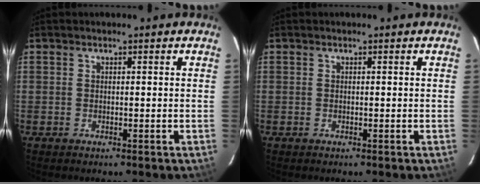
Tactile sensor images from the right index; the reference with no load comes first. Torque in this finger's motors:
{"motor_torque": [0.03, -0.03, 0.01, 0.00]}